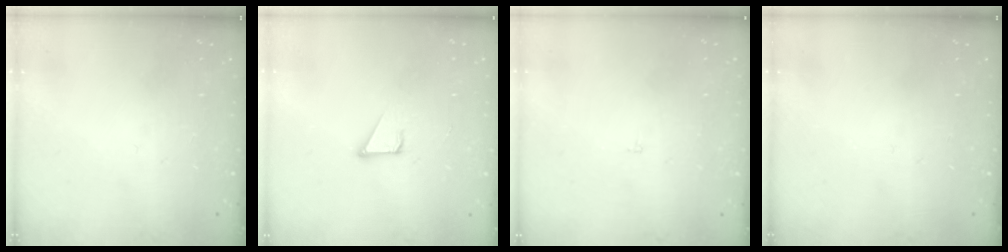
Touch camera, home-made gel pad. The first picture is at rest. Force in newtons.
{"total": 3.2, "press": 3.2, "slide": 0.2}
{"total": 2.3, "press": 2.3, "slide": 0.2}
{"total": 0.0}